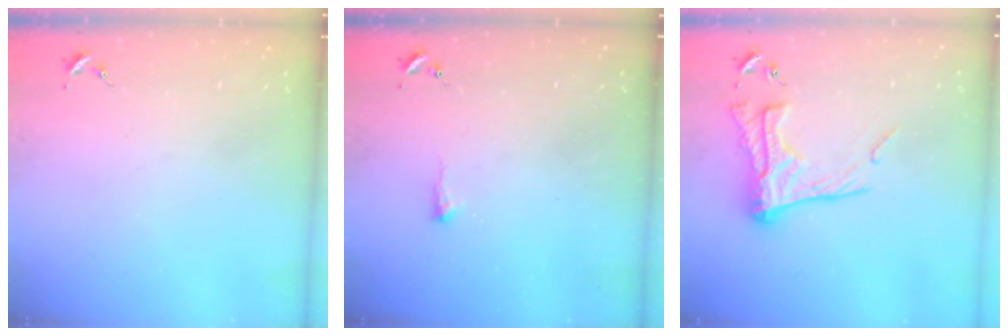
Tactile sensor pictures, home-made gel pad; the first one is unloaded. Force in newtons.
{"total": 4.6, "press": 4.5, "slide": 0.8}
{"total": 17.7, "press": 17.7, "slide": 1.3}